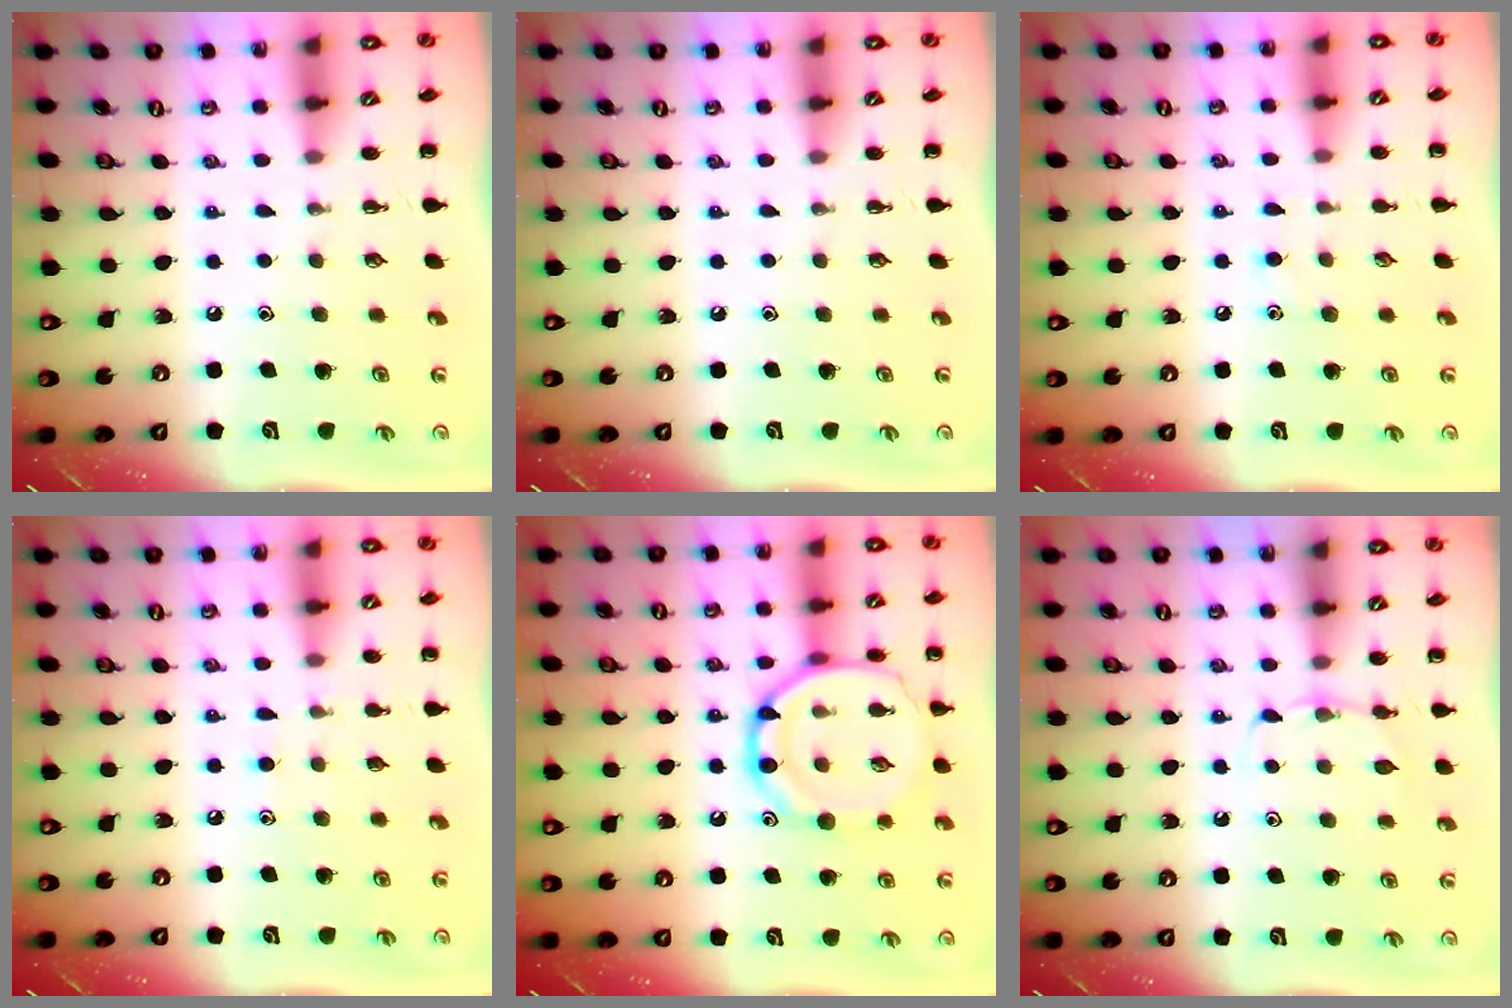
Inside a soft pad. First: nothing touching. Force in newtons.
{"total": 0.0}
{"total": 4.8, "press": 4.5, "slide": 1.5}
{"total": 5.3, "press": 5.0, "slide": 1.9}
{"total": 15.9, "press": 15.8, "slide": 1.3}
{"total": 5.8, "press": 5.6, "slide": 1.6}